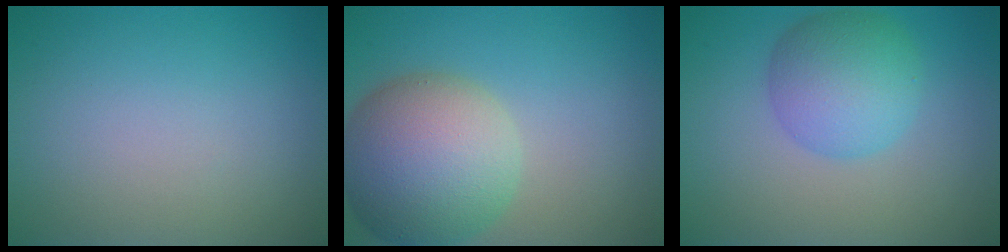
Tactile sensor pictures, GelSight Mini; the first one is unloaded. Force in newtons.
{"total": 9.9, "press": 9.9, "slide": 0.4}
{"total": 5.3, "press": 5.3, "slide": 0.1}